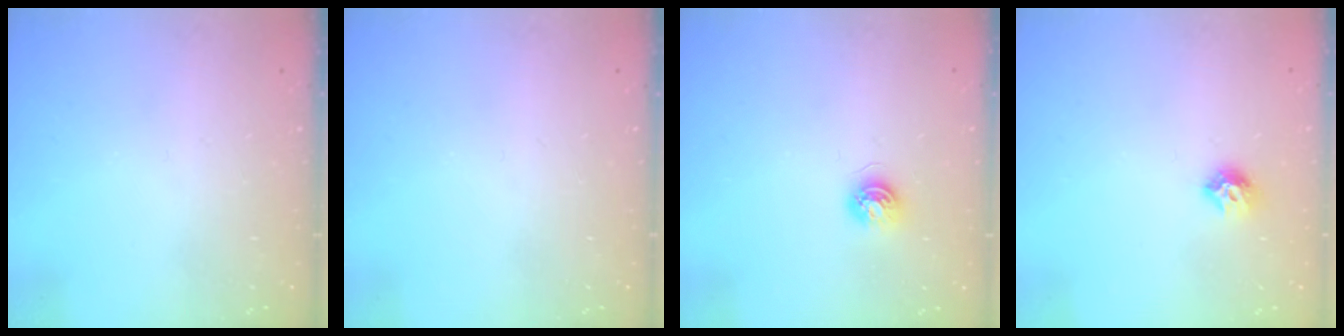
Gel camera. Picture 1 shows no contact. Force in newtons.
{"total": 0.0}
{"total": 4.5, "press": 4.5, "slide": 0.6}
{"total": 8.2, "press": 8.2, "slide": 0.3}